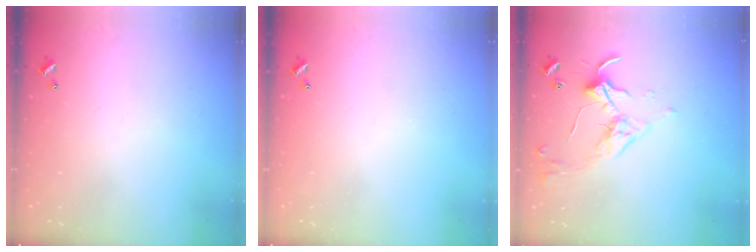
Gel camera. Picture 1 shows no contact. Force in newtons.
{"total": 0.0}
{"total": 3.4, "press": 3.3, "slide": 0.6}